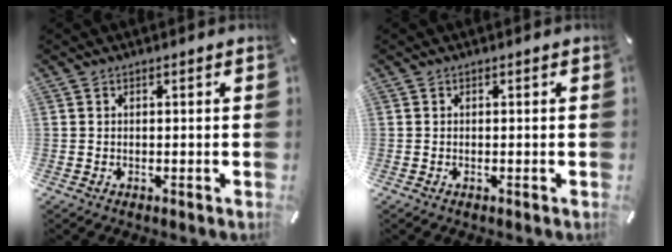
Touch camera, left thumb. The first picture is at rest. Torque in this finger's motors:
{"motor_torque": [-0.01, 0.01, 0.10, 0.09, 0.00]}